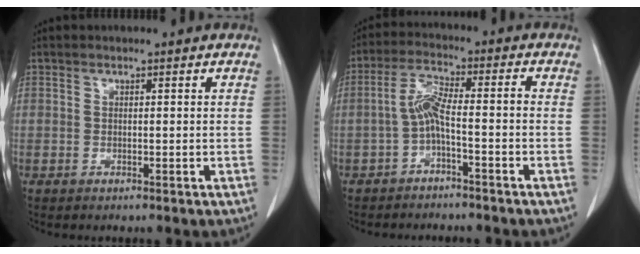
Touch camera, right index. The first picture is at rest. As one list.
[{"total": 5.2, "force": [-2.0, 0.6, 4.8], "torque": [-0.101, 0.021, -0.037]}]